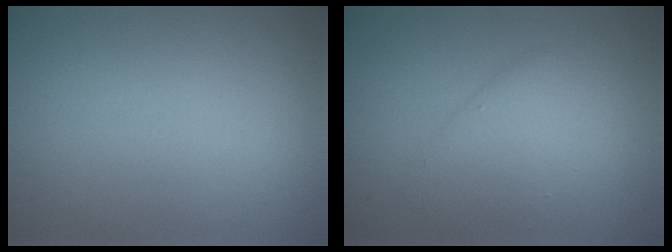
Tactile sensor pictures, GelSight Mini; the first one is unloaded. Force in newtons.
{"total": 3.0, "press": 3.0, "slide": 0.3}